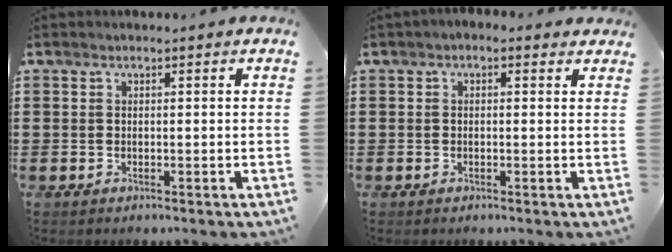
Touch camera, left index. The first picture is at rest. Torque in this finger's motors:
{"motor_torque": [2.14, 0.00, 0.12, -0.14]}